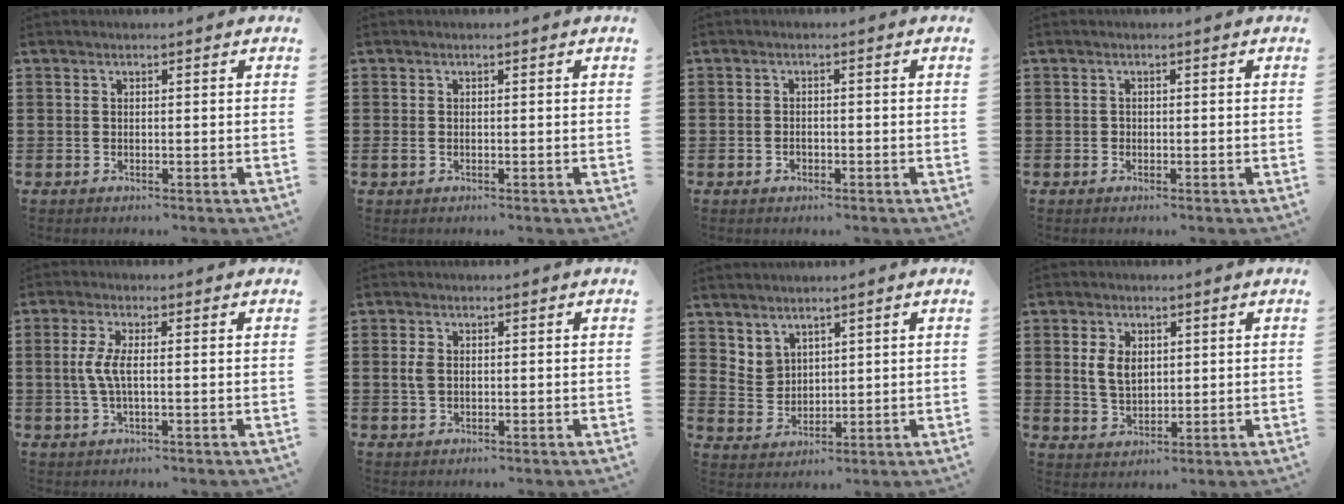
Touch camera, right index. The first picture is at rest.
{"total": 0.5, "force": [-0.2, 0.3, 0.4], "torque": [-0.017, -0.003, -0.007]}
{"total": 0.8, "force": [-0.4, 0.4, 0.5], "torque": [-0.013, -0.004, -0.007]}
{"total": 0.5, "force": [-0.2, 0.5, 0.2], "torque": [-0.004, 0.003, -0.005]}
{"total": 4.1, "force": [-0.1, 1.0, 3.9], "torque": [-0.102, -0.010, -0.013]}
{"total": 2.4, "force": [0.3, 1.5, 1.8], "torque": [-0.046, 0.003, 0.002]}
{"total": 3.9, "force": [3.3, 2.0, 0.0], "torque": [-0.013, -0.004, 0.067]}
{"total": 4.7, "force": [1.0, 3.0, 3.5], "torque": [-0.083, 0.007, 0.015]}